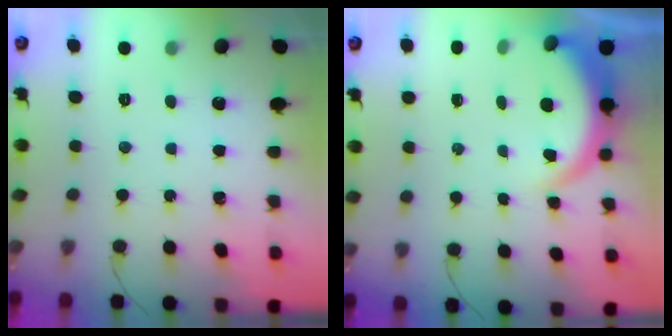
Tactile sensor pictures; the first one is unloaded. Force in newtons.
{"total": 4.9, "press": 4.9, "slide": 0.4}